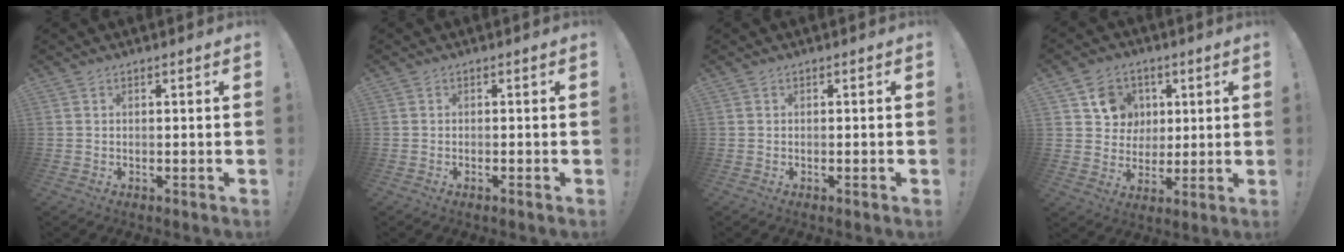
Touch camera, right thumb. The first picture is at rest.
{"total": 0.6, "force": [-0.5, 0.0, 0.3], "torque": [-0.006, 0.000, -0.009]}
{"total": 0.5, "force": [-0.4, -0.2, 0.3], "torque": [-0.010, 0.000, -0.006]}
{"total": 10.6, "force": [4.1, 9.4, 2.5], "torque": [-0.030, -0.023, 0.086]}